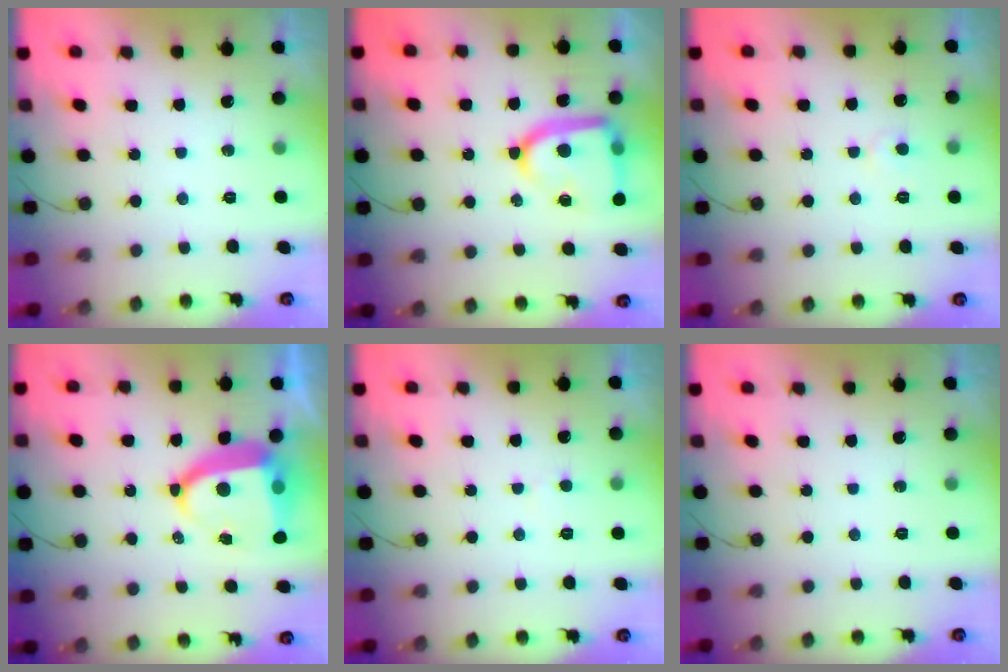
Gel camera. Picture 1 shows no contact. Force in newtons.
{"total": 16.1, "press": 16.1, "slide": 1.7}
{"total": 3.5, "press": 3.5, "slide": 0.4}
{"total": 11.4, "press": 11.2, "slide": 1.5}
{"total": 1.7, "press": 1.7, "slide": 0.1}
{"total": 0.0}